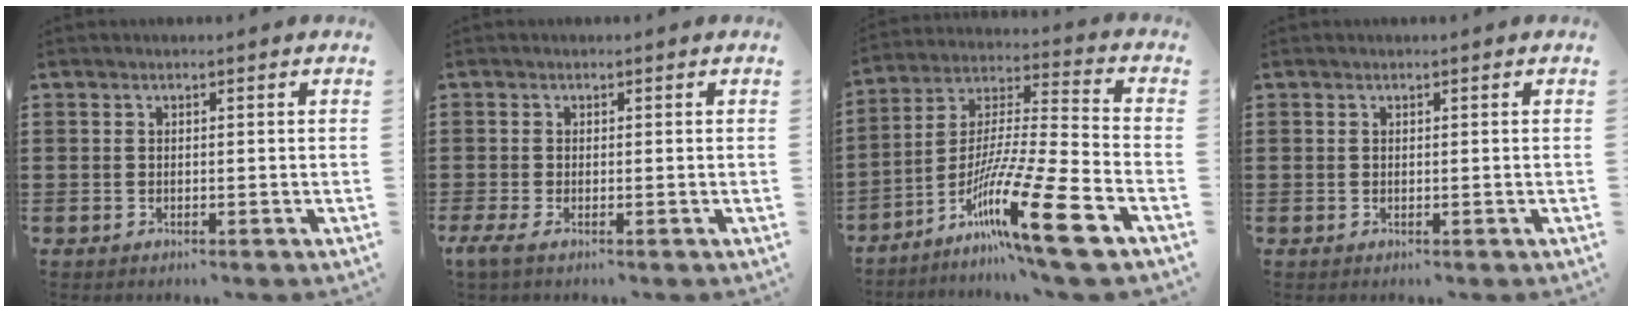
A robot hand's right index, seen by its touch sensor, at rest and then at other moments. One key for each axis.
{"total": 1.3, "fx": -0.2, "fy": 0.2, "fz": 1.2, "tx": -0.031, "ty": -0.007, "tz": -0.006}
{"total": 16.9, "fx": -9.6, "fy": 1.2, "fz": 13.8, "tx": -0.264, "ty": 0.007, "tz": -0.173}
{"total": 0.0}